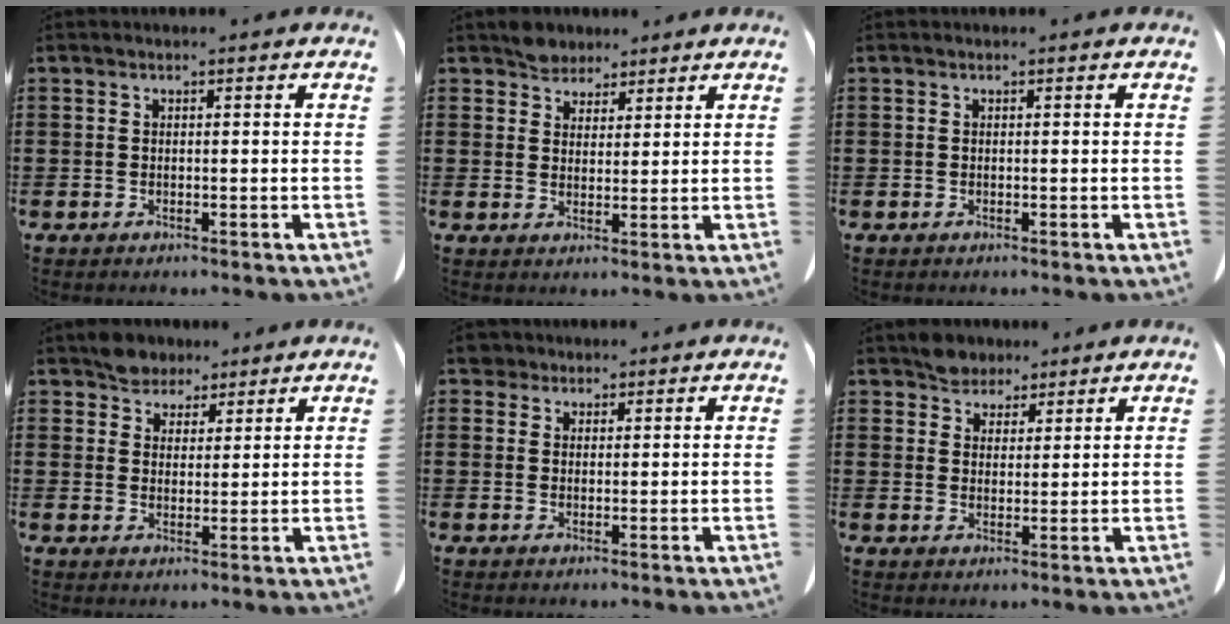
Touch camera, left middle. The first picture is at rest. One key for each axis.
{"total": 3.4, "fx": 3.1, "fy": 1.4, "fz": 0.1, "tx": -0.012, "ty": 0.002, "tz": 0.062}
{"total": 0.0}
{"total": 4.3, "fx": 3.8, "fy": 2.1, "fz": 0.3, "tx": -0.020, "ty": 0.003, "tz": 0.075}
{"total": 2.7, "fx": 2.2, "fy": 1.5, "fz": 0.8, "tx": -0.016, "ty": 0.005, "tz": 0.041}
{"total": 3.8, "fx": 3.4, "fy": 1.7, "fz": 0.1, "tx": -0.014, "ty": 0.002, "tz": 0.068}